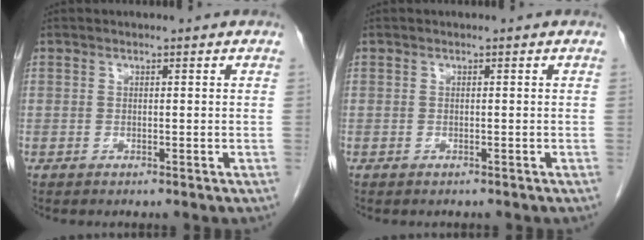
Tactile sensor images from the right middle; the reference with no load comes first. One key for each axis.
{"total": 0.0}